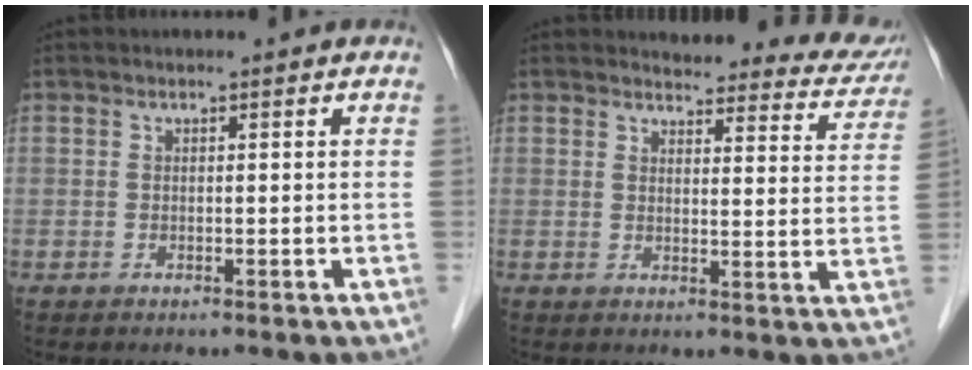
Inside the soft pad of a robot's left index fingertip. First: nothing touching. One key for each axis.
{"total": 14.8, "fx": 14.3, "fy": 3.3, "fz": 2.2, "tx": 0.013, "ty": -0.052, "tz": 0.130}